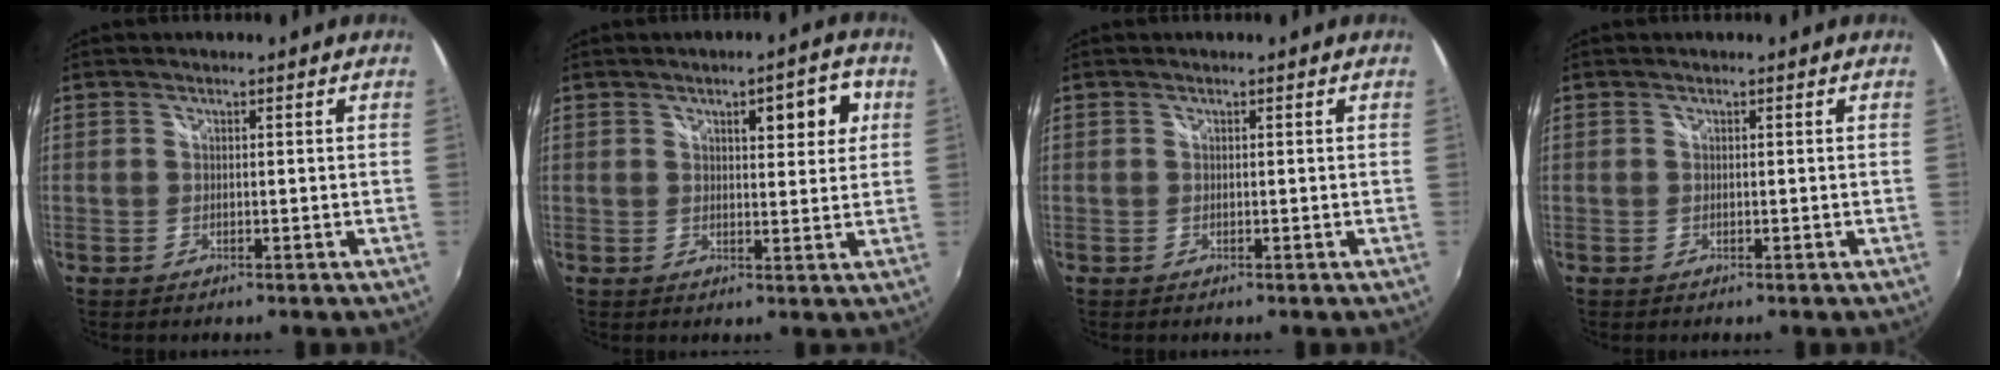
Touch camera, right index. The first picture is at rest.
{"total": 7.0, "force": [2.7, 2.3, 6.0], "torque": [-0.075, 0.015, 0.039]}
{"total": 0.0}
{"total": 0.0}